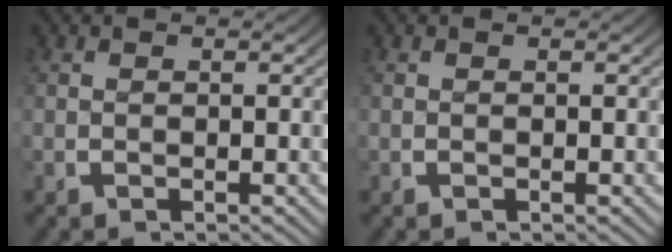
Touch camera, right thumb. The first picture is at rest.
{"total": 0.0}